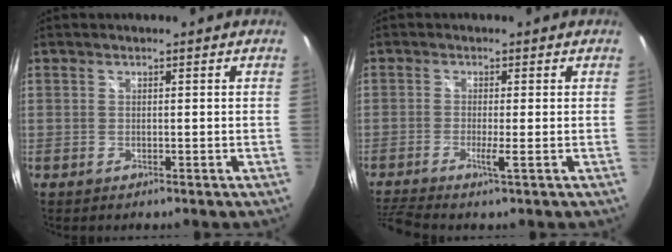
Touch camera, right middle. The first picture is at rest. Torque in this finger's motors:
{"motor_torque": [1.06, -1.07, 0.27, 0.11]}